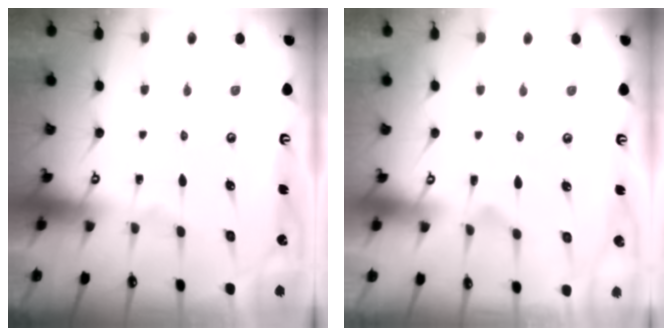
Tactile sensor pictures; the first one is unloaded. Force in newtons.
{"total": 3.2, "press": 3.0, "slide": 1.1}